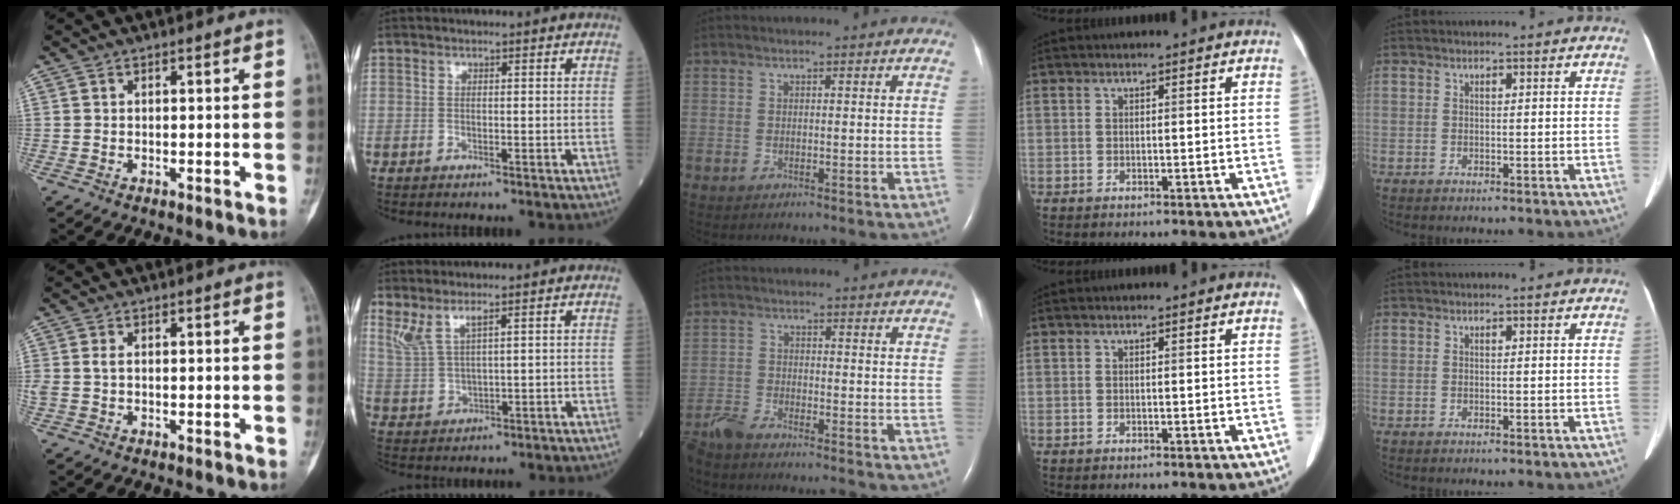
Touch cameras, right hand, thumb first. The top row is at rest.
{"thumb": {"total": 1.5, "force": [0.2, 0.9, 1.2], "torque": [-0.037, 0.005, 0.008]}, "index": {"total": 3.9, "force": [2.8, 0.6, 2.7], "torque": [-0.073, 0.002, 0.070]}, "middle": {"total": 7.6, "force": [-7.1, 0.5, 2.6], "torque": [-0.050, -0.012, -0.124]}}